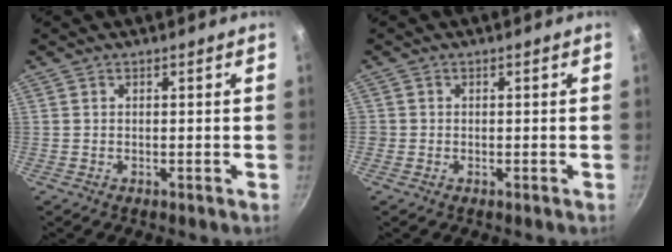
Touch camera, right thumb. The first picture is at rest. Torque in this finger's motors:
{"motor_torque": [0.10, 0.08, 0.26, 0.11, -0.02]}